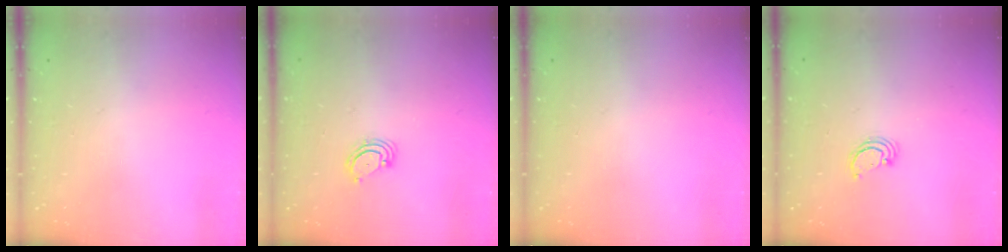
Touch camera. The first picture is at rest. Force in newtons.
{"total": 3.8, "press": 3.8, "slide": 0.3}
{"total": 0.0}
{"total": 2.6, "press": 2.6, "slide": 0.3}